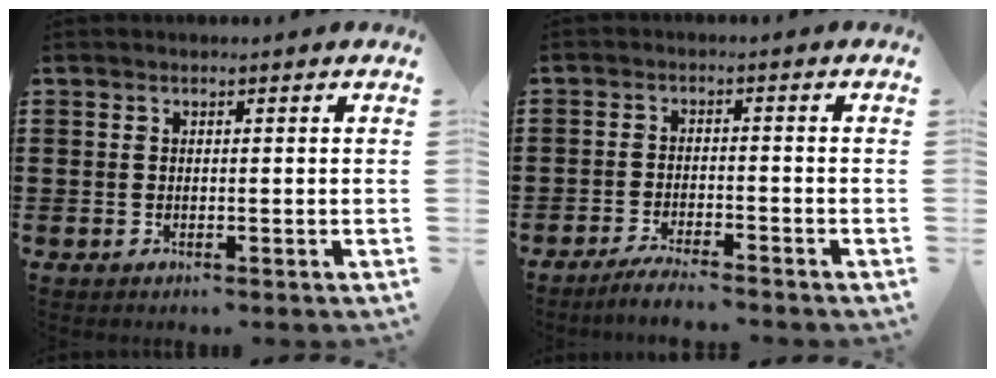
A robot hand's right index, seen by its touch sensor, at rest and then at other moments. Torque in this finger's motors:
{"motor_torque": [0.00, 0.15, 0.01, 0.01]}